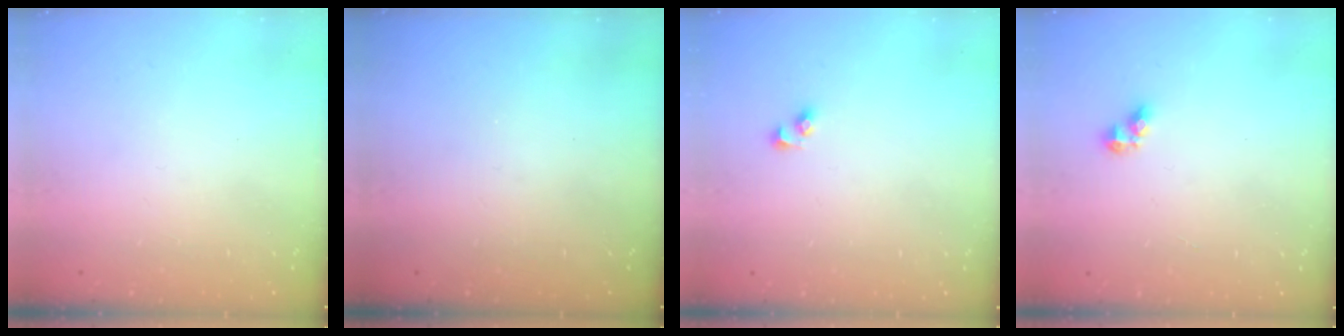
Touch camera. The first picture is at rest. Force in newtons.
{"total": 0.0}
{"total": 2.5, "press": 2.5, "slide": 0.3}
{"total": 4.9, "press": 4.8, "slide": 0.6}